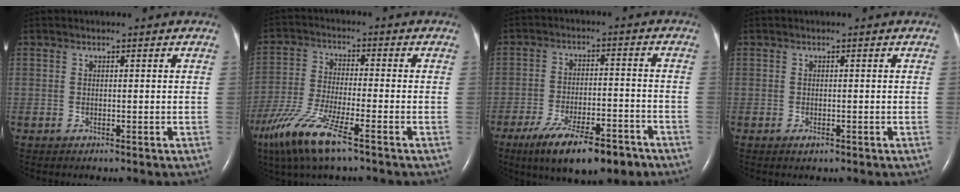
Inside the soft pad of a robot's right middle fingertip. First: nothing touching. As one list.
[{"total": 10.8, "force": [-6.8, 1.1, 8.3], "torque": [-0.185, -0.031, -0.130]}, {"total": 13.2, "force": [-9.3, 3.7, 8.7], "torque": [-0.140, -0.014, -0.149]}, {"total": 0.8, "force": [-0.5, 0.3, 0.6], "torque": [-0.011, -0.001, -0.005]}]